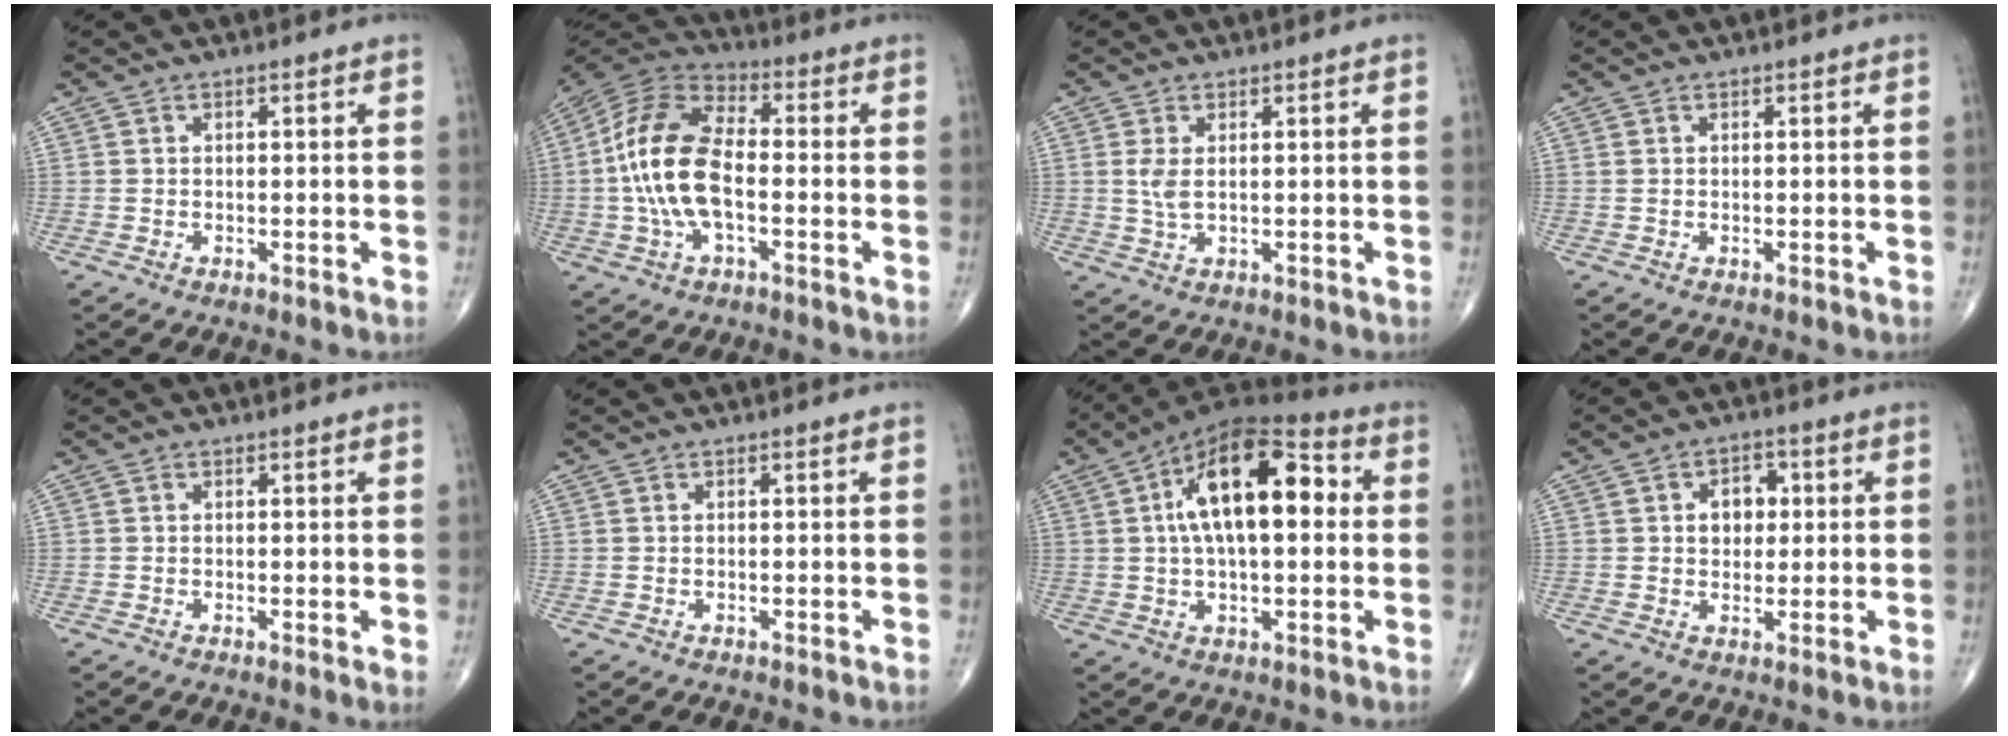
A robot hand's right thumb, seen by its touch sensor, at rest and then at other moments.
{"total": 15.5, "force": [-1.5, 7.6, 13.4], "torque": [-0.275, 0.031, -0.037]}
{"total": 2.9, "force": [0.6, 1.1, 2.6], "torque": [-0.061, -0.002, 0.017]}
{"total": 0.0}
{"total": 1.0, "force": [0.2, 0.3, 1.0], "torque": [-0.015, -0.004, 0.000]}
{"total": 0.0}
{"total": 18.9, "force": [3.4, 8.8, 16.3], "torque": [-0.253, 0.028, 0.045]}
{"total": 5.5, "force": [1.0, 4.1, 3.5], "torque": [-0.023, 0.004, 0.012]}